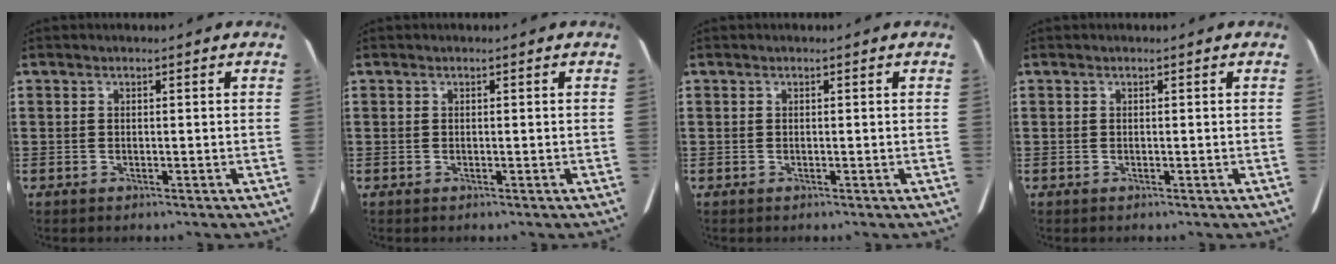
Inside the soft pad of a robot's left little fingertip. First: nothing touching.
{"total": 0.0}
{"total": 0.0}
{"total": 0.0}